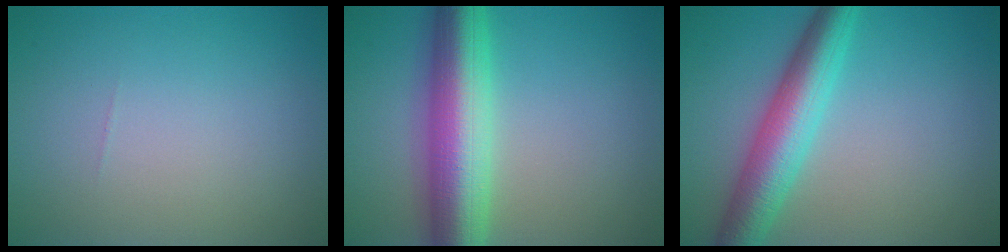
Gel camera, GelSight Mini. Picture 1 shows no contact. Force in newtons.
{"total": 9.4, "press": 9.4, "slide": 0.3}
{"total": 6.3, "press": 6.3, "slide": 0.1}